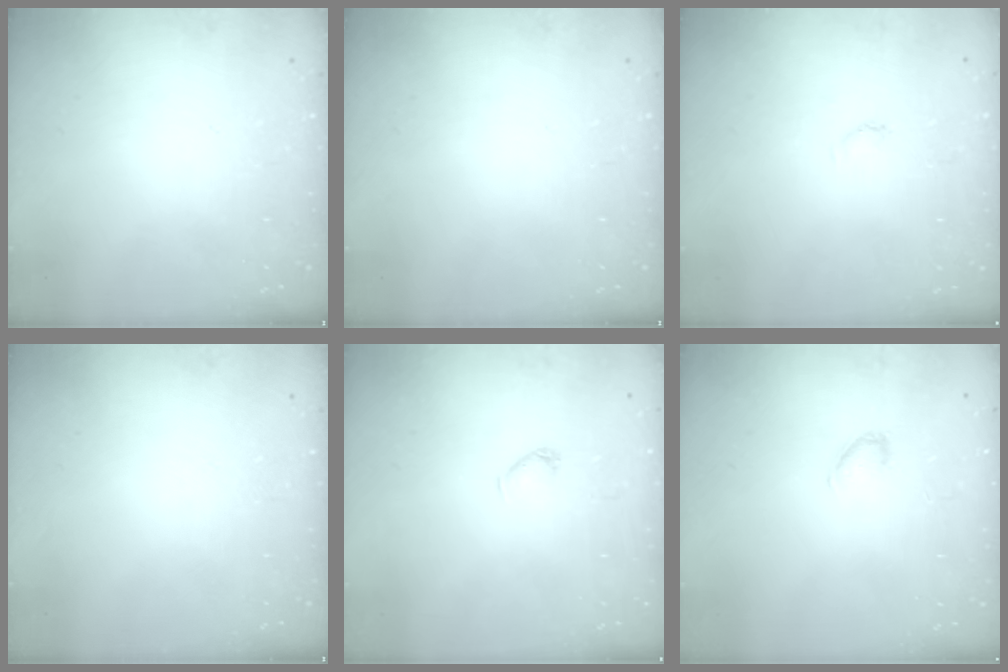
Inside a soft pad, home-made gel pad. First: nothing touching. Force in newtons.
{"total": 0.0}
{"total": 3.5, "press": 3.4, "slide": 0.7}
{"total": 0.0}
{"total": 2.8, "press": 2.8, "slide": 0.4}
{"total": 5.7, "press": 5.7, "slide": 0.6}